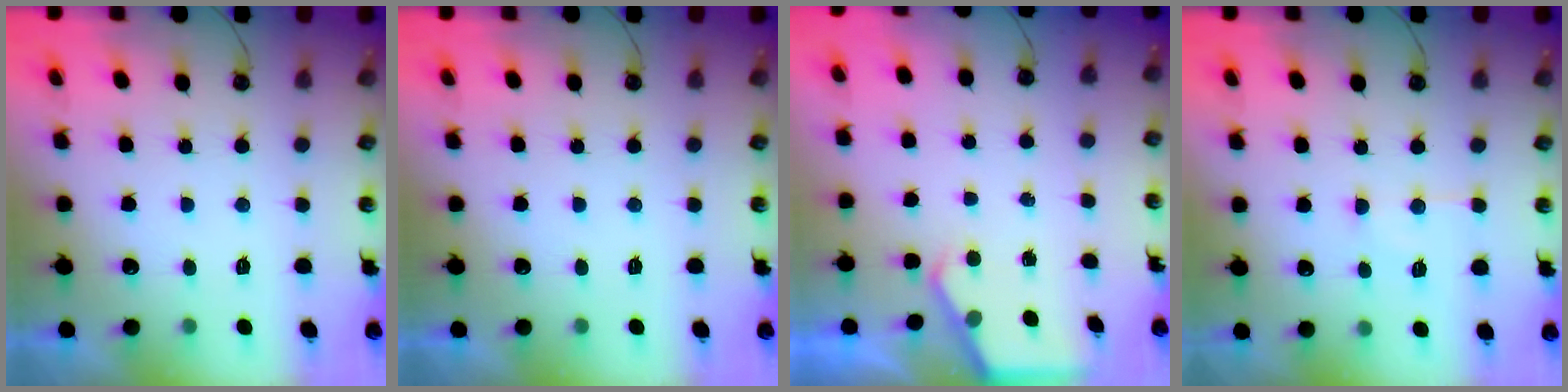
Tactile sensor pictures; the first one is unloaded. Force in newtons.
{"total": 0.0}
{"total": 2.2, "press": 2.1, "slide": 0.3}
{"total": 7.2, "press": 7.2, "slide": 0.6}